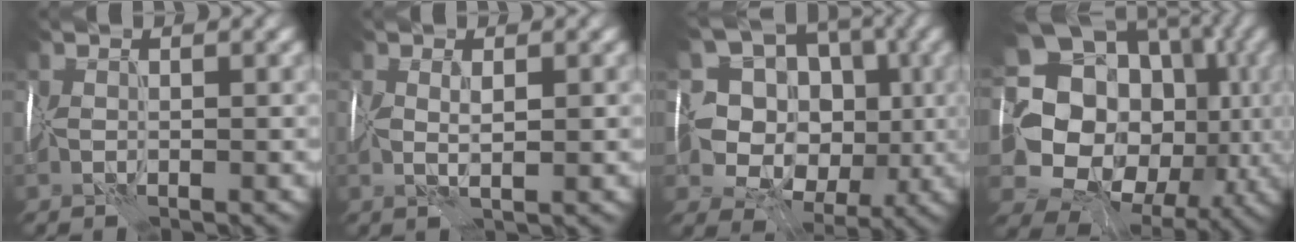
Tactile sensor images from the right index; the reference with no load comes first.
{"total": 1.6, "force": [0.4, 0.4, 1.5], "torque": [-0.028, -0.002, 0.008]}
{"total": 10.7, "force": [0.4, 9.5, 4.9], "torque": [-0.076, 0.008, -0.017]}
{"total": 18.7, "force": [1.2, 15.2, 10.8], "torque": [-0.167, -0.003, 0.033]}